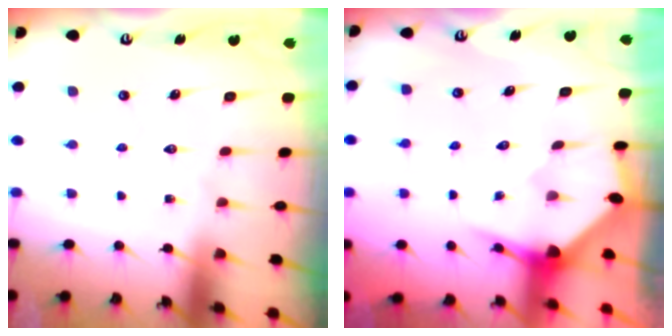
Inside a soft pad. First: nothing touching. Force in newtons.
{"total": 3.1, "press": 3.1, "slide": 0.1}